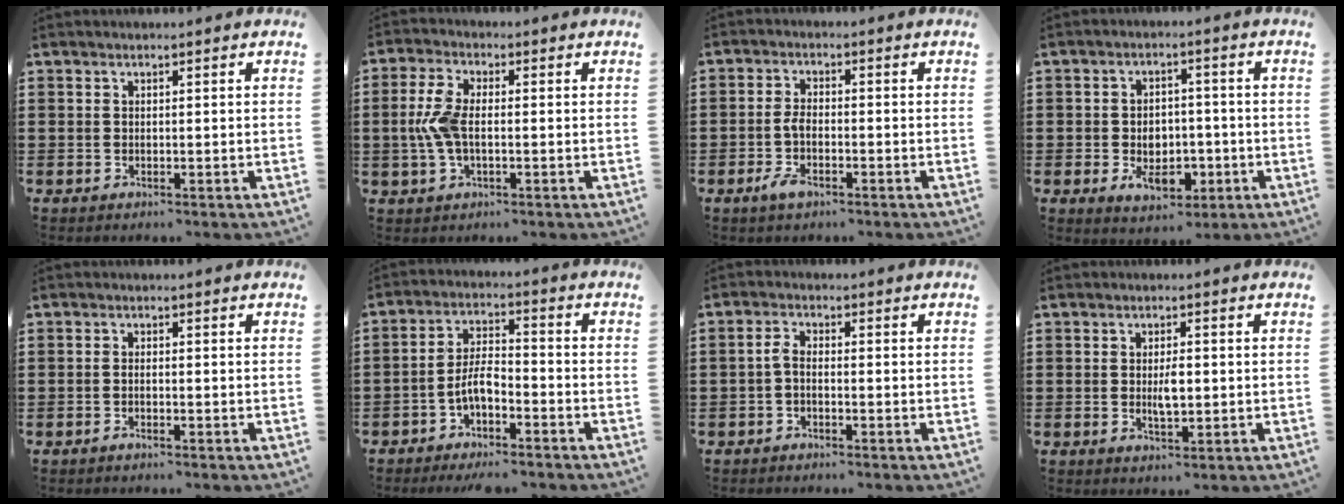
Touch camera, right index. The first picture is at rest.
{"total": 6.0, "force": [-0.4, 2.8, 5.3], "torque": [-0.133, -0.005, -0.017]}
{"total": 3.5, "force": [-1.4, 1.7, 2.7], "torque": [-0.061, -0.002, -0.030]}
{"total": 5.8, "force": [-1.7, 4.1, 3.7], "torque": [-0.051, 0.005, -0.032]}
{"total": 0.7, "force": [-0.5, 0.0, 0.5], "torque": [-0.009, -0.005, -0.008]}
{"total": 5.5, "force": [-3.1, 1.9, 4.1], "torque": [-0.106, -0.001, -0.069]}
{"total": 1.9, "force": [-0.9, 0.7, 1.5], "torque": [-0.043, -0.002, -0.022]}
{"total": 3.1, "force": [-0.1, 1.1, 2.8], "torque": [-0.054, 0.000, -0.001]}